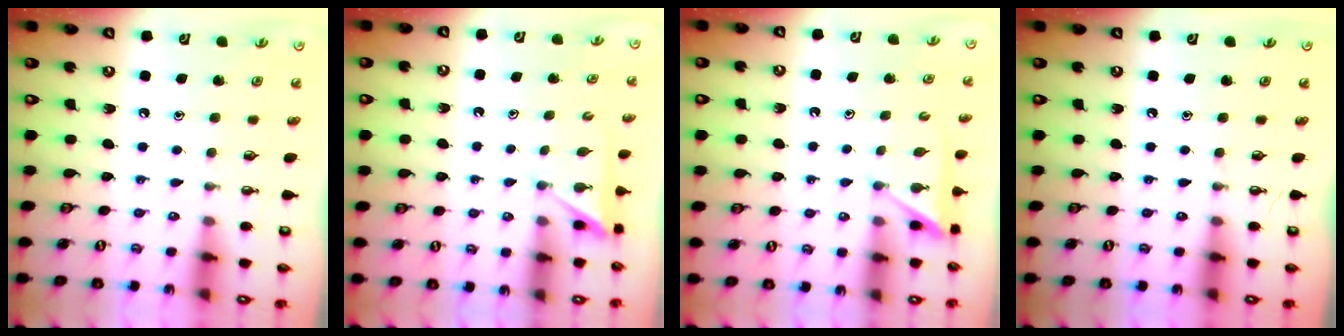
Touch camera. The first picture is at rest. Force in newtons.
{"total": 2.4, "press": 2.4, "slide": 0.4}
{"total": 4.6, "press": 4.6, "slide": 0.4}
{"total": 0.0}